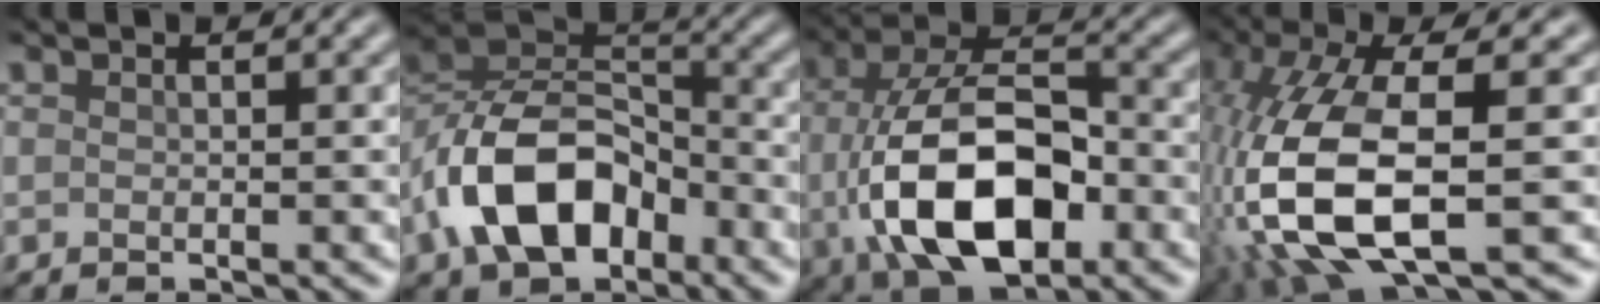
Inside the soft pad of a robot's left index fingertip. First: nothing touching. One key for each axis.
{"total": 10.0, "fx": -4.6, "fy": 6.0, "fz": 6.6, "tx": -0.125, "ty": 0.020, "tz": -0.099}
{"total": 12.3, "fx": -2.7, "fy": 7.0, "fz": 9.8, "tx": -0.194, "ty": -0.014, "tz": -0.048}
{"total": 11.9, "fx": -2.3, "fy": 4.6, "fz": 10.7, "tx": -0.246, "ty": -0.008, "tz": -0.047}